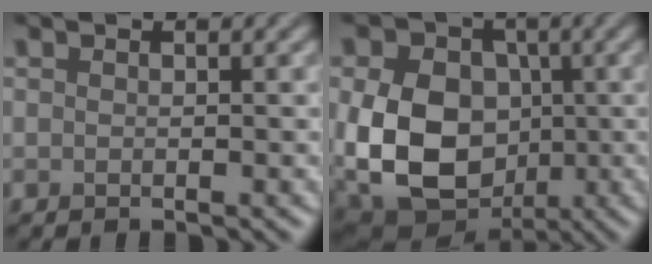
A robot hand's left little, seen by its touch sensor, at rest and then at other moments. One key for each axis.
{"total": 14.1, "fx": -1.1, "fy": 10.8, "fz": 9.1, "tx": -0.161, "ty": -0.012, "tz": -0.036}